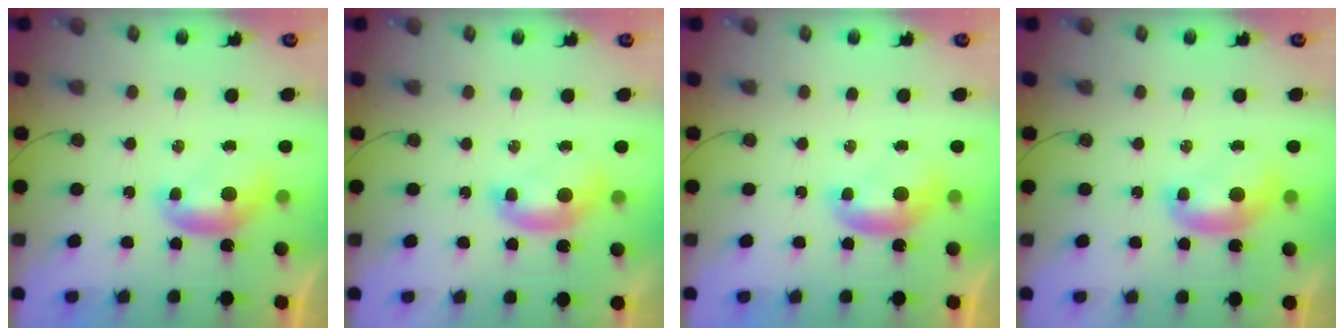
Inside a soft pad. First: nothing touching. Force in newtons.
{"total": 1.3, "press": 1.3, "slide": 0.3}
{"total": 0.0}
{"total": 1.7, "press": 1.6, "slide": 0.1}